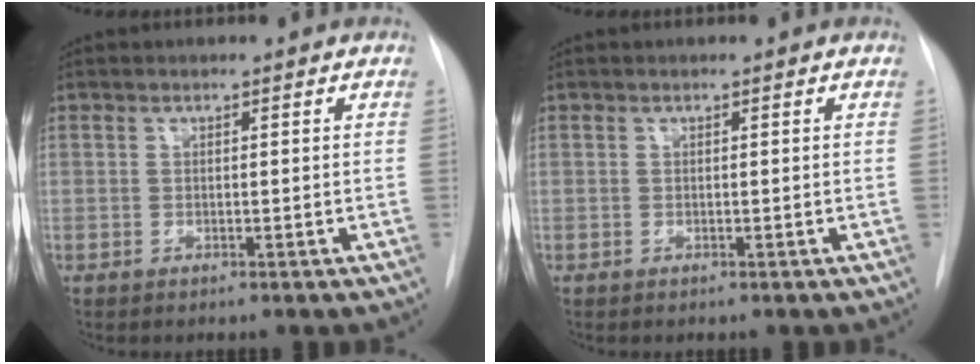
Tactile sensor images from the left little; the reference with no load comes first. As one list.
[{"total": 0.0}]